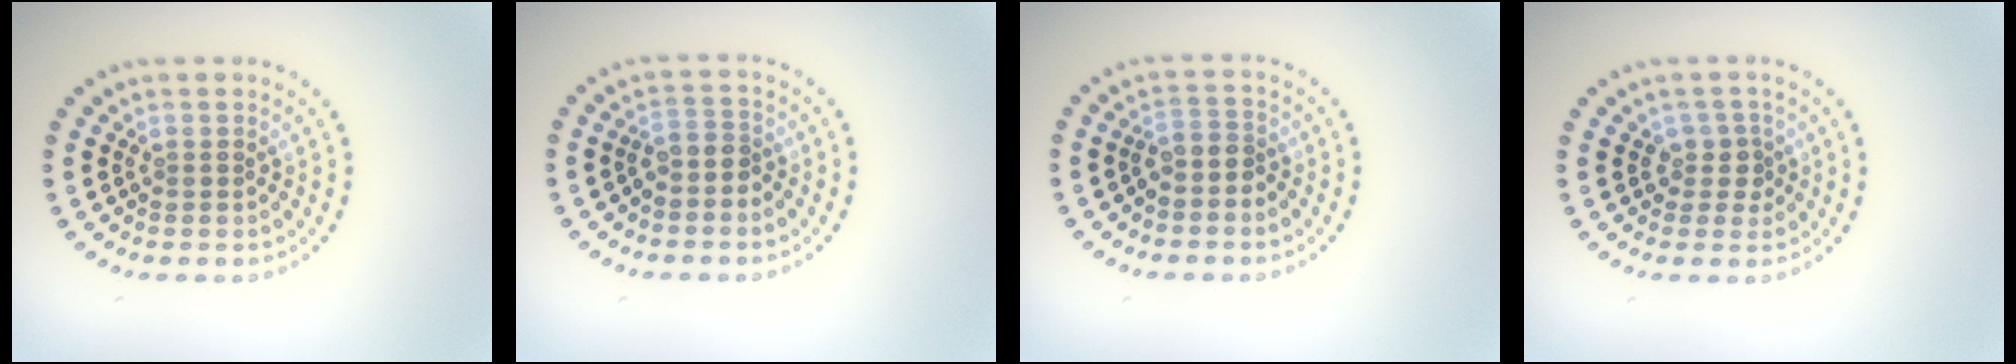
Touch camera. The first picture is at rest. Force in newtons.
{"total": 2.0, "press": 1.7, "slide": 1.0}
{"total": 2.0, "press": 1.7, "slide": 1.0}
{"total": 2.0, "press": 1.6, "slide": 1.2}